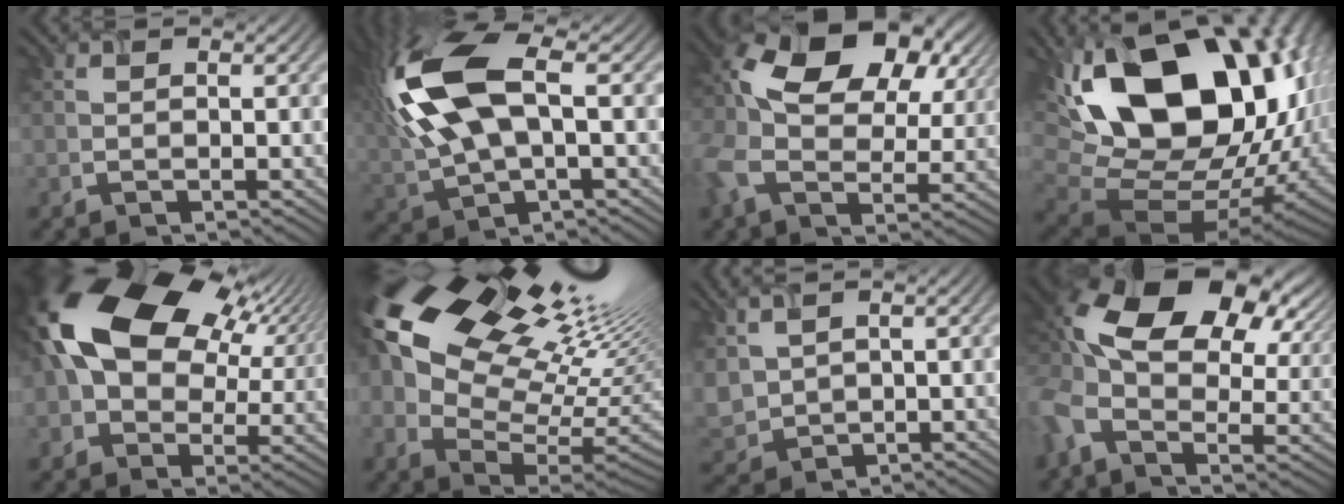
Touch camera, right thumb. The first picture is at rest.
{"total": 14.9, "force": [3.0, 7.4, 12.6], "torque": [-0.310, 0.001, 0.057]}
{"total": 16.7, "force": [4.4, 11.5, 11.3], "torque": [-0.266, -0.002, 0.093]}
{"total": 21.3, "force": [4.5, 14.2, 15.2], "torque": [-0.302, -0.023, 0.107]}
{"total": 20.1, "force": [6.5, 13.7, 13.2], "torque": [-0.273, 0.007, 0.134]}
{"total": 19.3, "force": [8.0, 11.0, 13.7], "torque": [-0.249, 0.033, 0.165]}
{"total": 6.5, "force": [2.4, 4.1, 4.4], "torque": [-0.146, -0.006, 0.061]}
{"total": 17.8, "force": [5.6, 11.0, 12.8], "torque": [-0.318, -0.013, 0.112]}